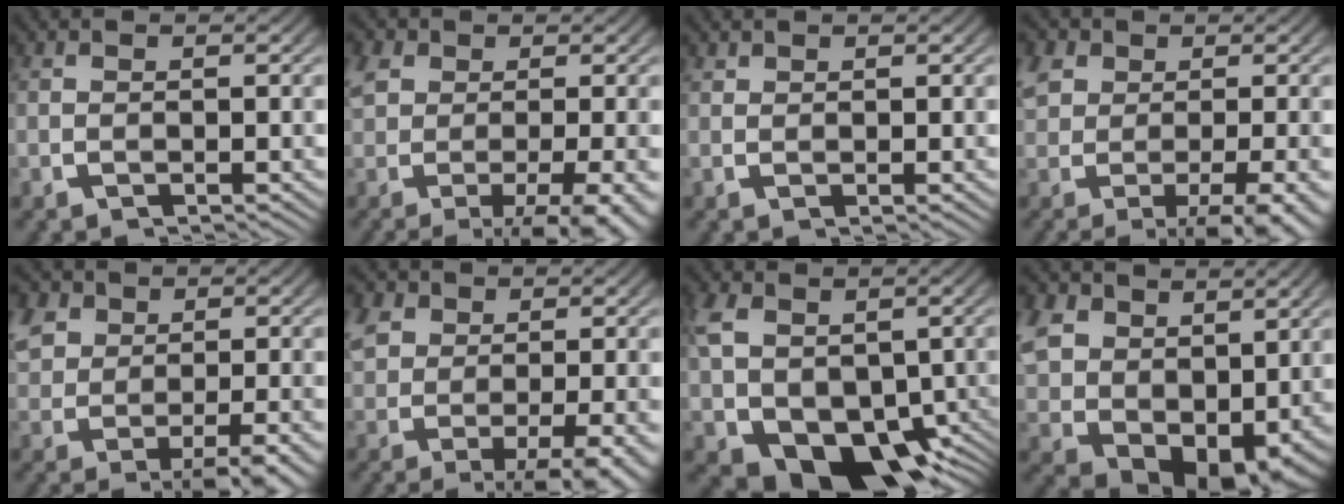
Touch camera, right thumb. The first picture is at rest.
{"total": 6.7, "force": [-2.8, 3.4, 5.1], "torque": [-0.091, -0.028, -0.022]}
{"total": 0.8, "force": [0.8, 0.0, 0.1], "torque": [0.001, 0.001, 0.020]}
{"total": 6.4, "force": [-2.1, 3.5, 4.9], "torque": [-0.094, -0.027, -0.009]}
{"total": 5.6, "force": [-0.5, 3.6, 4.3], "torque": [-0.091, -0.023, 0.015]}
{"total": 6.2, "force": [-1.4, 3.4, 5.0], "torque": [-0.091, -0.024, 0.002]}
{"total": 10.8, "force": [-3.0, 7.2, 7.4], "torque": [-0.143, -0.041, -0.020]}
{"total": 11.4, "force": [-1.2, 7.7, 8.3], "torque": [-0.177, -0.056, 0.013]}